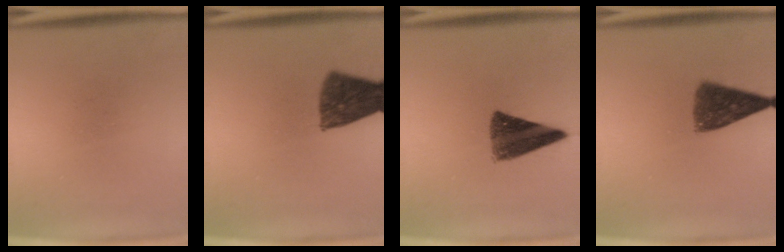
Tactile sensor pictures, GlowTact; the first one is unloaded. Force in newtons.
{"total": 9.7}
{"total": 9.5}
{"total": 8.1}